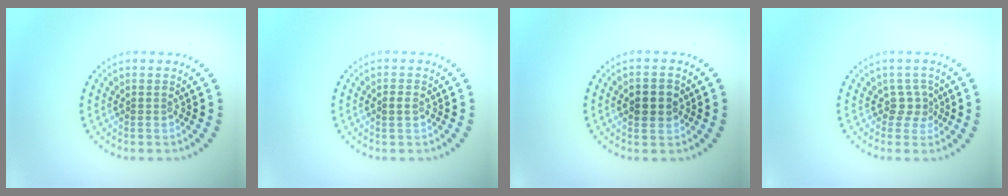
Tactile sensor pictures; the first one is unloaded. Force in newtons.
{"total": 0.9, "press": 0.9, "slide": 0.0}
{"total": 2.3, "press": 2.3, "slide": 0.1}
{"total": 1.7, "press": 1.1, "slide": 1.3}